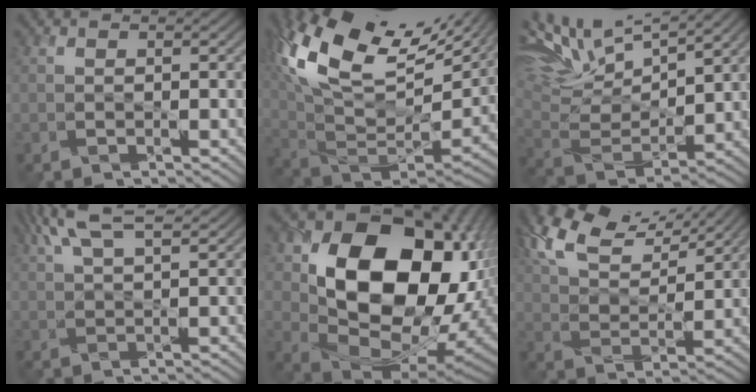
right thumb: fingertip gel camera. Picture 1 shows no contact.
{"total": 20.0, "force": [11.0, 9.3, 13.8], "torque": [-0.285, 0.033, 0.189]}
{"total": 16.4, "force": [11.8, 4.8, 10.3], "torque": [-0.235, 0.022, 0.192]}
{"total": 7.4, "force": [5.0, 1.9, 5.2], "torque": [-0.110, 0.015, 0.091]}
{"total": 20.9, "force": [3.8, 14.9, 14.1], "torque": [-0.249, -0.030, 0.095]}
{"total": 12.9, "force": [9.4, 4.5, 7.5], "torque": [-0.179, 0.018, 0.178]}